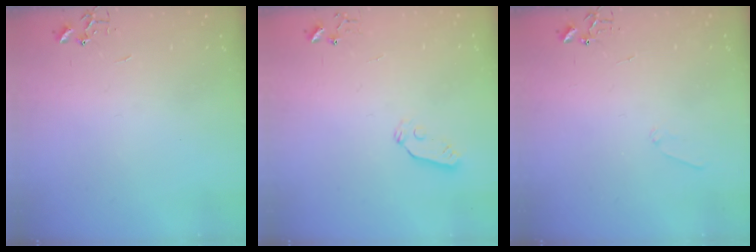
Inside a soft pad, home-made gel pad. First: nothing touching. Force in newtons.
{"total": 3.9, "press": 3.9, "slide": 0.6}
{"total": 5.9, "press": 5.9, "slide": 0.4}